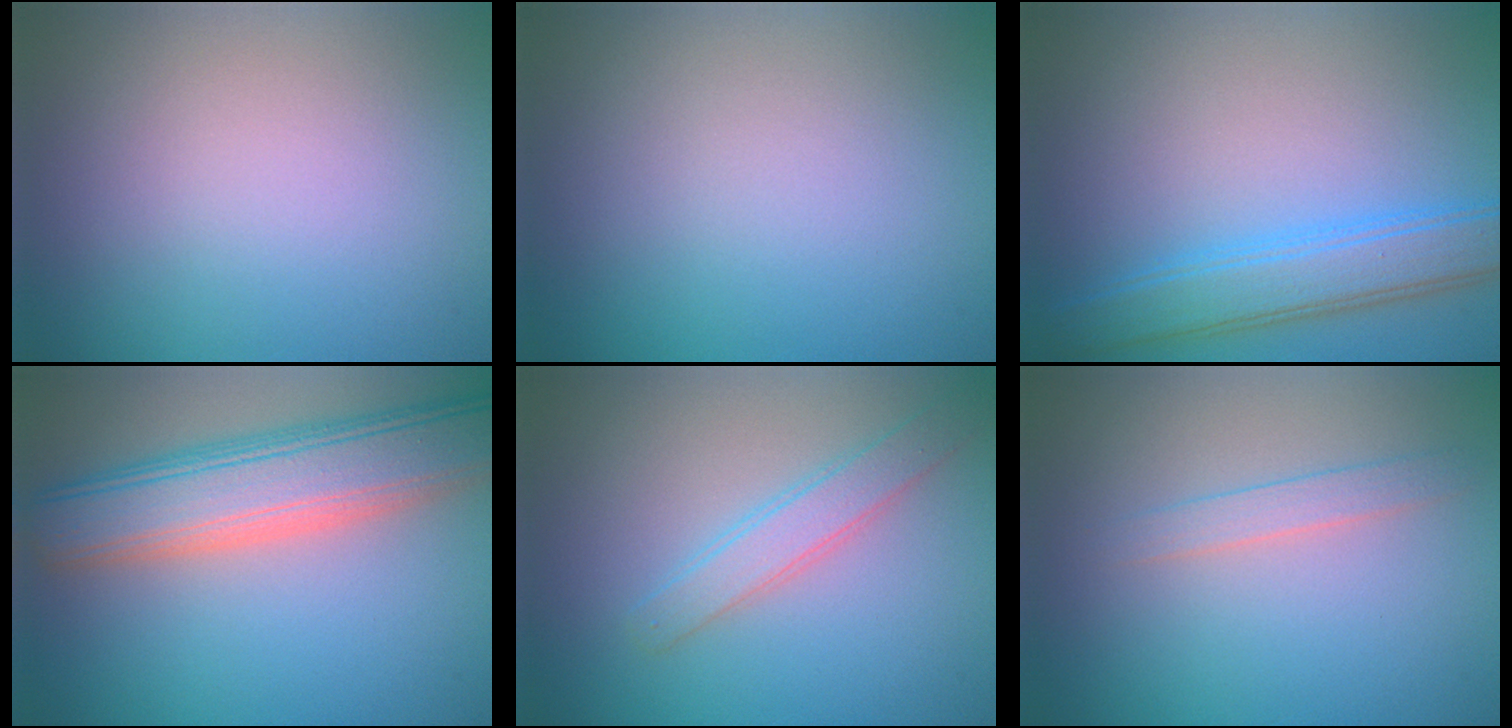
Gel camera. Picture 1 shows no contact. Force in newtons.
{"total": 0.0}
{"total": 4.6, "press": 4.6, "slide": 0.1}
{"total": 8.4, "press": 8.4, "slide": 0.6}
{"total": 2.5, "press": 2.5, "slide": 0.1}
{"total": 1.5, "press": 1.5, "slide": 0.1}